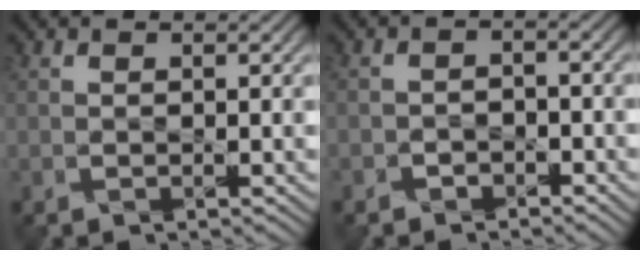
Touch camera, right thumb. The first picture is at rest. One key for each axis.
{"total": 2.2, "fx": -1.7, "fy": 1.3, "fz": 0.4, "tx": -0.003, "ty": 0.002, "tz": -0.033}